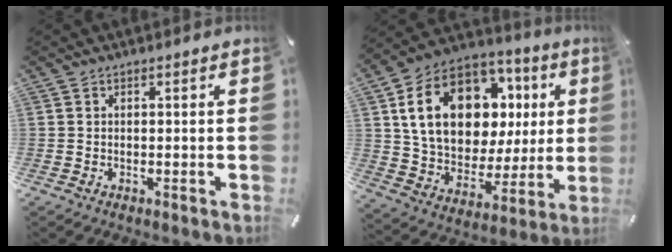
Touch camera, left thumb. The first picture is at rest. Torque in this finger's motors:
{"motor_torque": [2.50, 2.51, 2.15, -0.62, 0.66]}